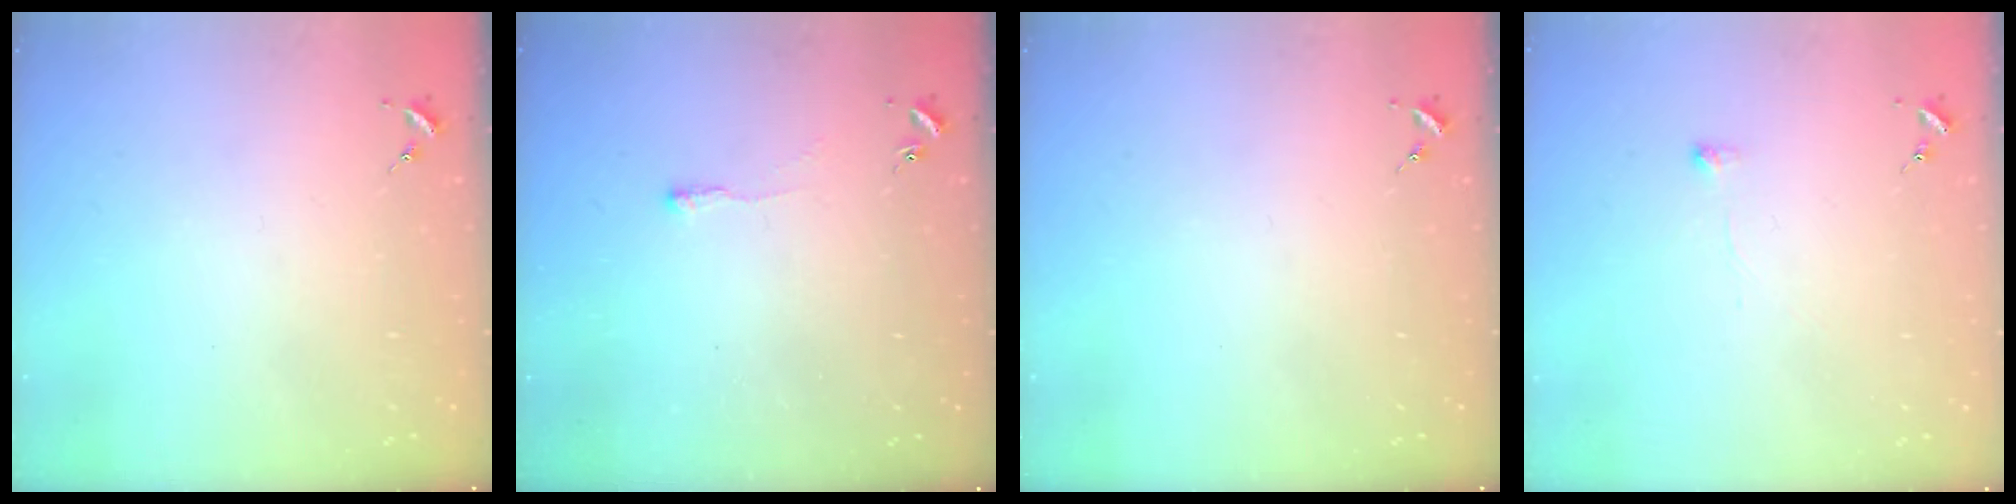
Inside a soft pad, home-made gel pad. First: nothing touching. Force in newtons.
{"total": 2.5, "press": 2.5, "slide": 0.5}
{"total": 0.0}
{"total": 4.6, "press": 4.6, "slide": 0.6}